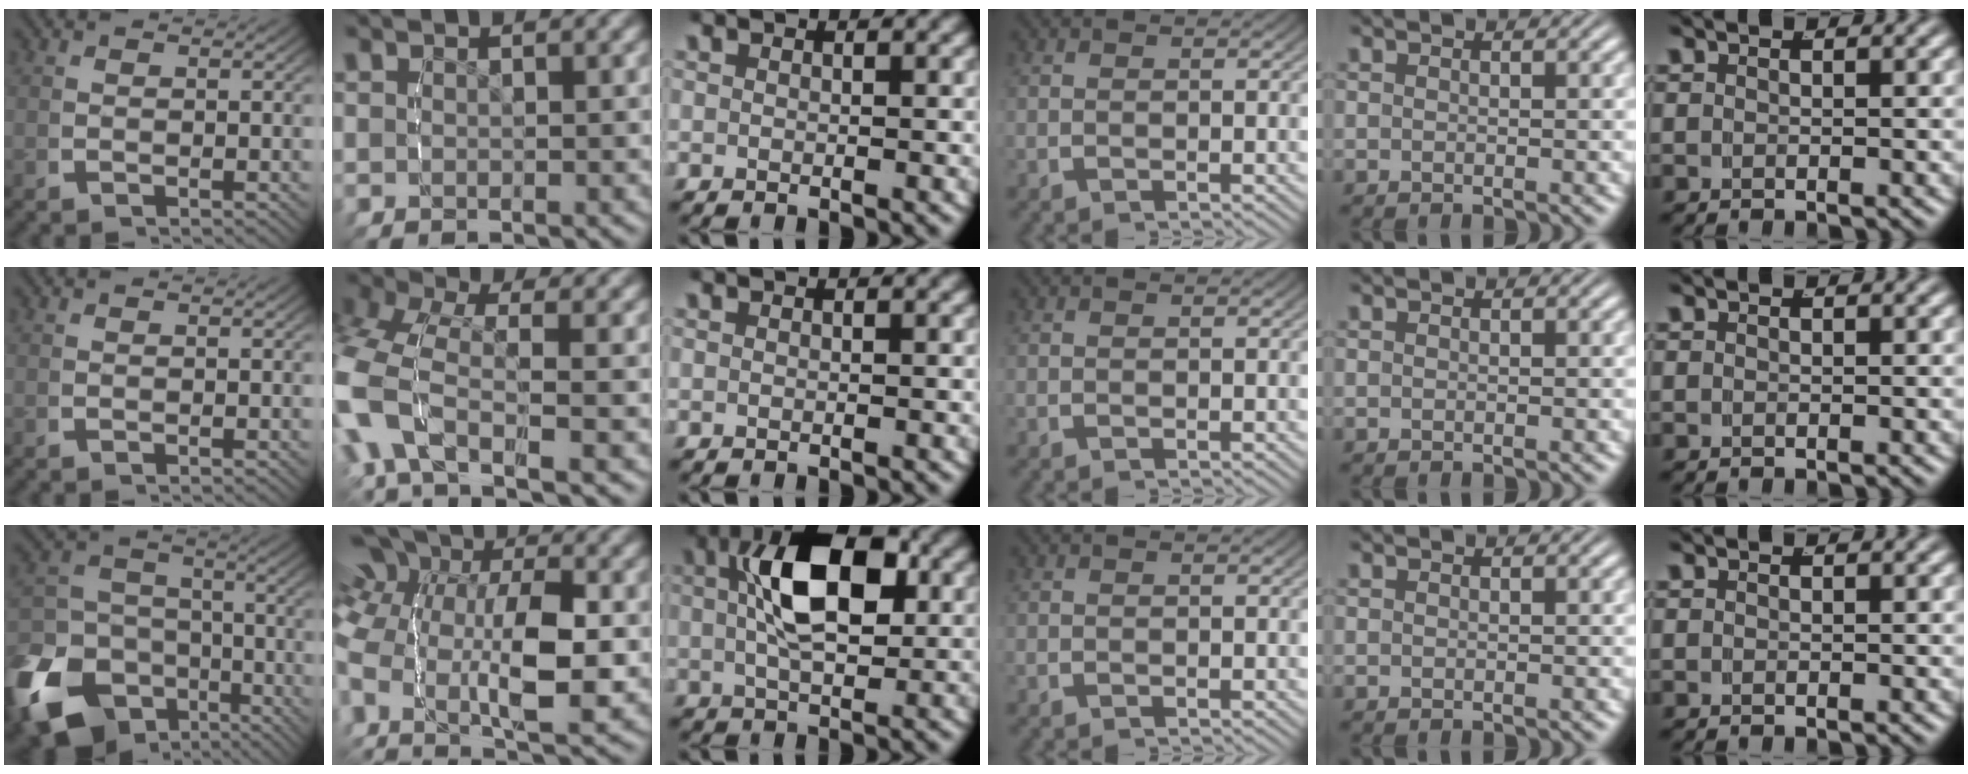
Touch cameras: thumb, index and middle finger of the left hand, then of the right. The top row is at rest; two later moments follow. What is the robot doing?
{"motion": "lift_and_place", "object": "bottle cap"}